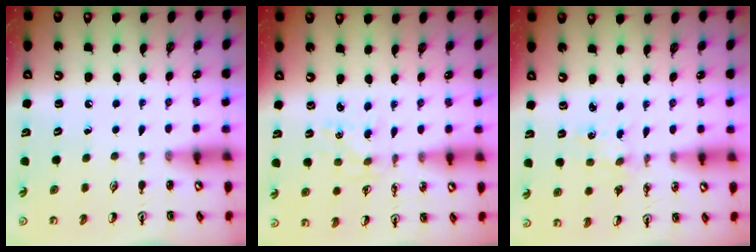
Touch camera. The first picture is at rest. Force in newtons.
{"total": 1.6, "press": 1.5, "slide": 0.2}
{"total": 0.0}